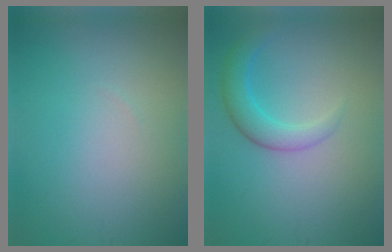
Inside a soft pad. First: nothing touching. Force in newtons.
{"total": 3.2, "press": 3.2, "slide": 0.1}